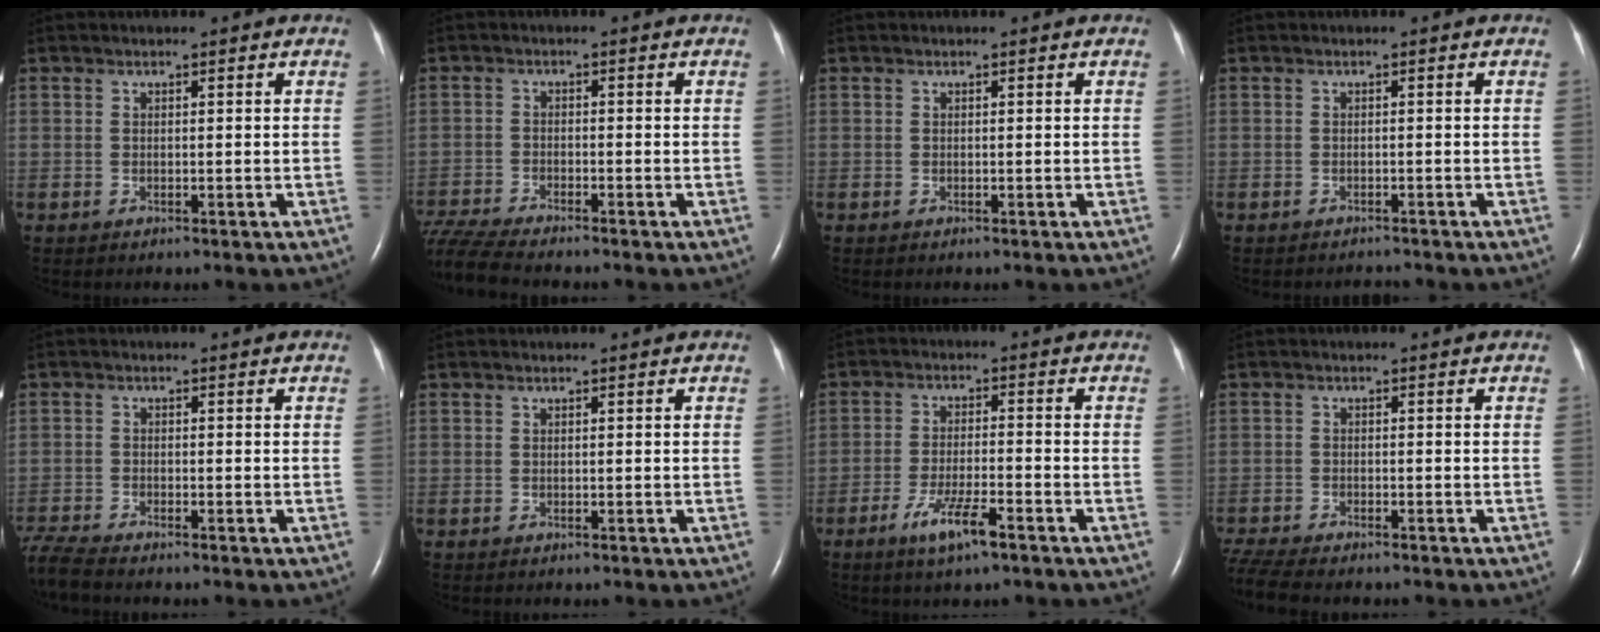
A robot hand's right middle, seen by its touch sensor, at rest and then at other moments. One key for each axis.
{"total": 8.7, "fx": -8.0, "fy": 0.3, "fz": 3.3, "tx": -0.072, "ty": -0.016, "tz": -0.147}
{"total": 0.0}
{"total": 1.1, "fx": -1.1, "fy": 0.1, "fz": -0.1, "tx": -0.003, "ty": -0.006, "tz": -0.014}
{"total": 4.8, "fx": -4.6, "fy": -0.2, "fz": 1.5, "tx": -0.035, "ty": -0.020, "tz": -0.089}
{"total": 0.0}
{"total": 6.4, "fx": -4.0, "fy": 0.7, "fz": 5.0, "tx": -0.101, "ty": -0.008, "tz": -0.071}
{"total": 7.8, "fx": -6.9, "fy": 1.6, "fz": 3.4, "tx": -0.069, "ty": -0.010, "tz": -0.116}